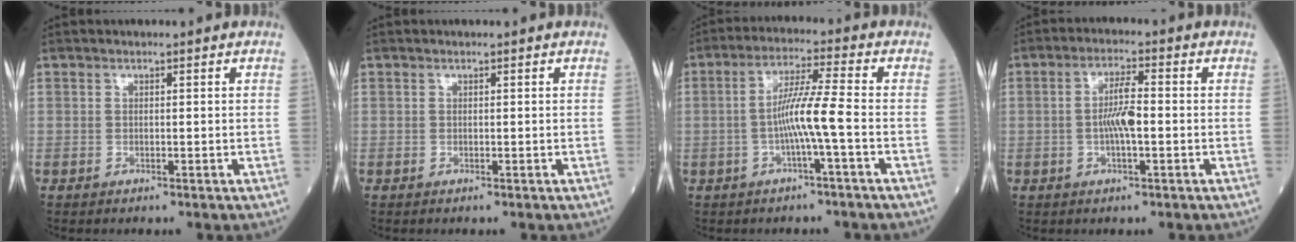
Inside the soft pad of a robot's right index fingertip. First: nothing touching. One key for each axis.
{"total": 0.0}
{"total": 6.8, "fx": -1.6, "fy": -0.9, "fz": 6.6, "tx": -0.126, "ty": 0.009, "tz": -0.031}
{"total": 5.1, "fx": -0.6, "fy": 0.7, "fz": 5.0, "tx": -0.100, "ty": 0.005, "tz": -0.012}